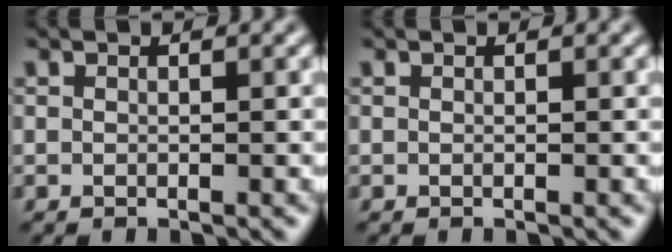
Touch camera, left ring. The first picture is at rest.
{"total": 0.0}